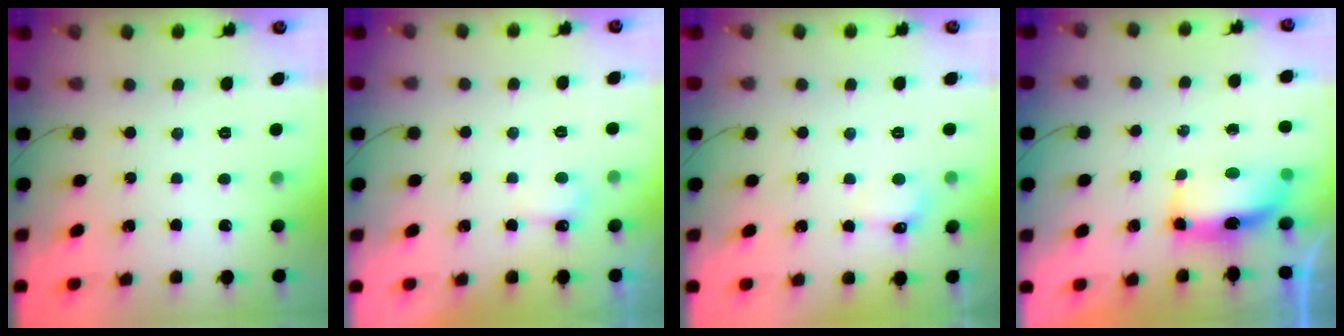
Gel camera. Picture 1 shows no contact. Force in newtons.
{"total": 3.2, "press": 3.1, "slide": 0.8}
{"total": 5.6, "press": 5.4, "slide": 1.3}
{"total": 8.5, "press": 8.5, "slide": 0.6}